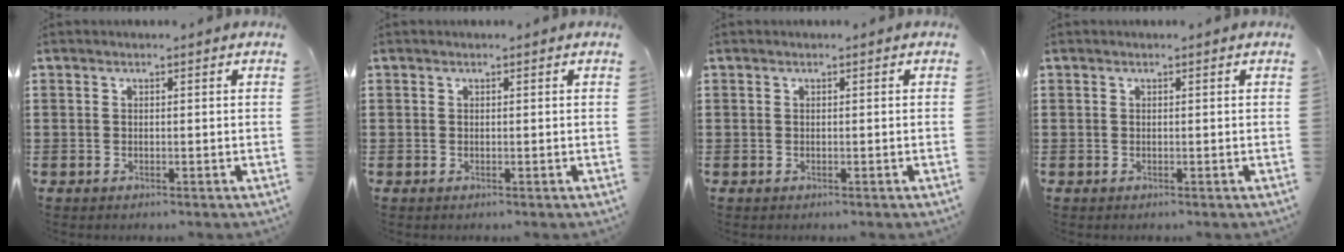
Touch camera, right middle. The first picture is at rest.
{"total": 0.0}
{"total": 0.0}
{"total": 0.0}